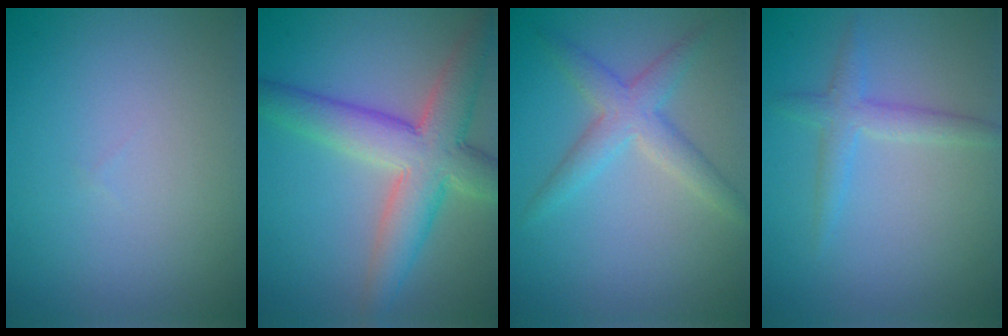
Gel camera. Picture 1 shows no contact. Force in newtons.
{"total": 7.4, "press": 7.4, "slide": 0.3}
{"total": 3.2, "press": 3.2, "slide": 0.1}
{"total": 2.3, "press": 2.3, "slide": 0.1}